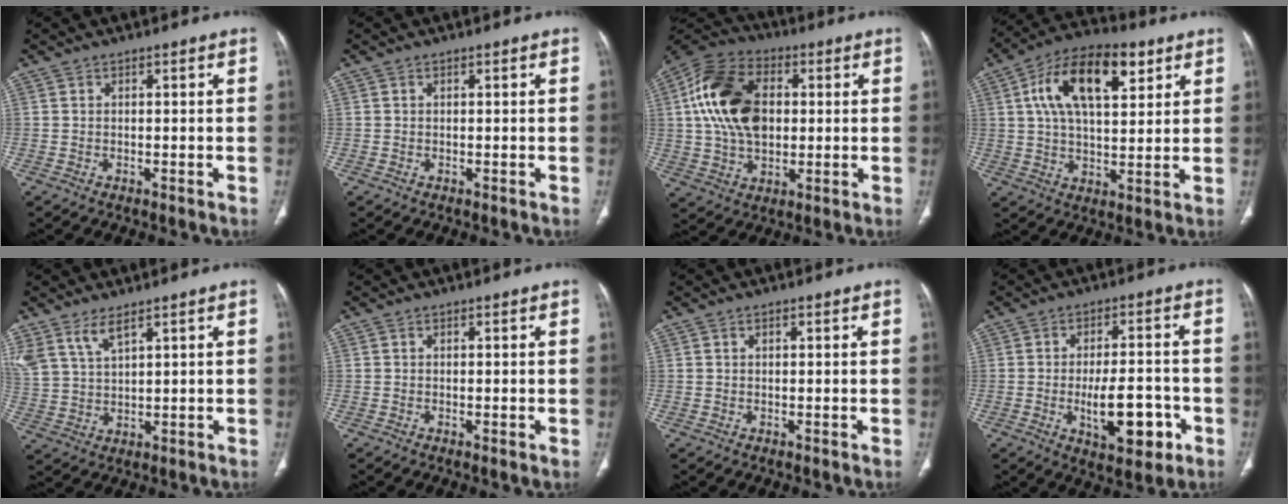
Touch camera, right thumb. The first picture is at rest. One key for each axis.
{"total": 0.0}
{"total": 17.9, "fx": 2.5, "fy": 11.8, "fz": 13.2, "tx": -0.236, "ty": 0.016, "tz": 0.043}
{"total": 17.3, "fx": 6.5, "fy": 8.5, "fz": 13.5, "tx": -0.212, "ty": 0.003, "tz": 0.107}
{"total": 6.6, "fx": 4.6, "fy": 2.4, "fz": 4.1, "tx": -0.088, "ty": -0.014, "tz": 0.103}
{"total": 0.6, "fx": 0.0, "fy": 0.1, "fz": 0.6, "tx": -0.013, "ty": -0.004, "tz": -0.001}
{"total": 0.8, "fx": 0.4, "fy": 0.5, "fz": 0.6, "tx": -0.009, "ty": 0.002, "tz": 0.005}
{"total": 11.5, "fx": -3.5, "fy": 5.1, "fz": 9.7, "tx": -0.134, "ty": 0.014, "tz": -0.045}